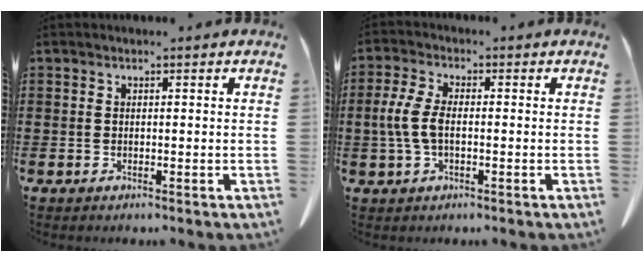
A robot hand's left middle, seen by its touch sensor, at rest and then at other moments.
{"total": 5.7, "force": [-0.4, 2.8, 5.0], "torque": [-0.126, -0.004, -0.016]}